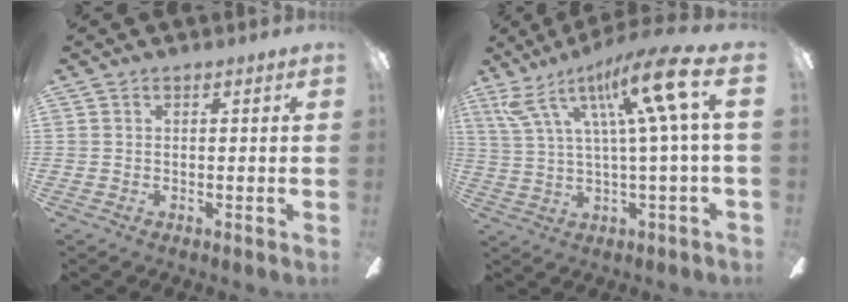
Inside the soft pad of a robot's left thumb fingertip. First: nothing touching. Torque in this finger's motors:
{"motor_torque": [-0.06, 0.55, 1.13, -0.53, 0.17]}